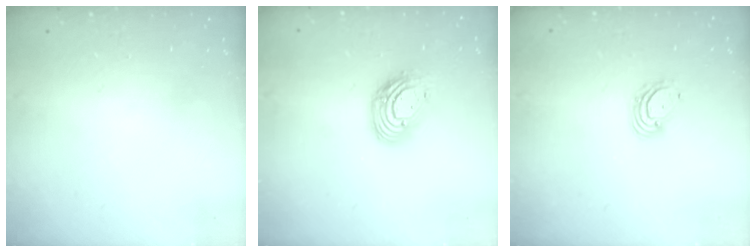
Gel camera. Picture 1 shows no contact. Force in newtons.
{"total": 11.5, "press": 11.4, "slide": 0.9}
{"total": 5.2, "press": 5.2, "slide": 0.6}